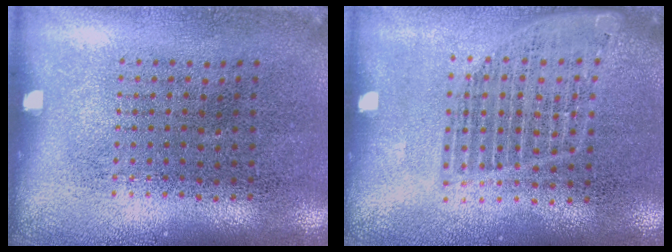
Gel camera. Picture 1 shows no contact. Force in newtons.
{"total": 1.3, "press": 1.2, "slide": 0.5}